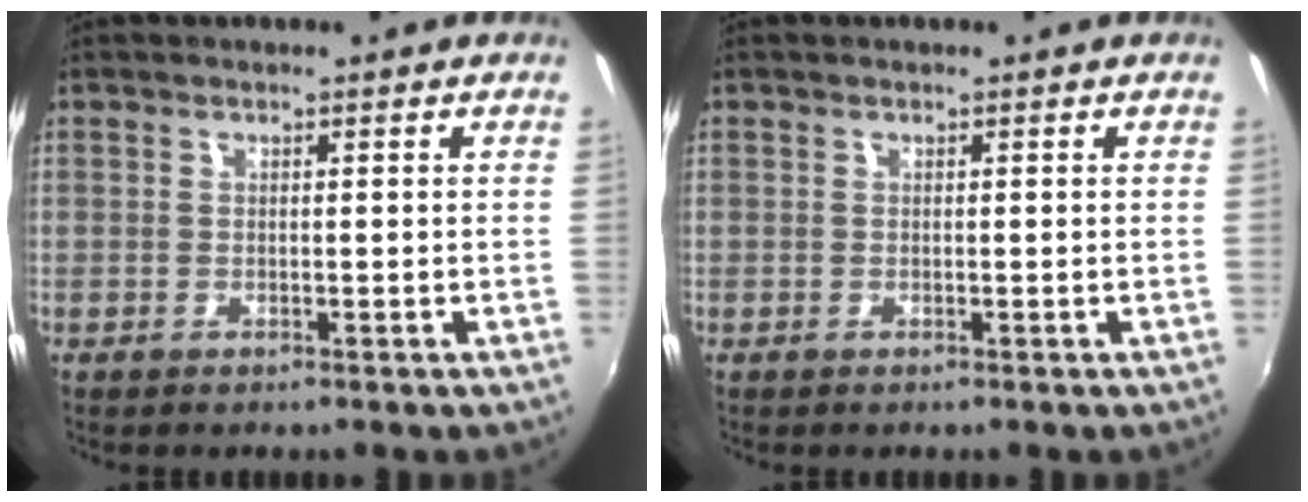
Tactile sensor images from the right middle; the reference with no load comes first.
{"total": 0.0}